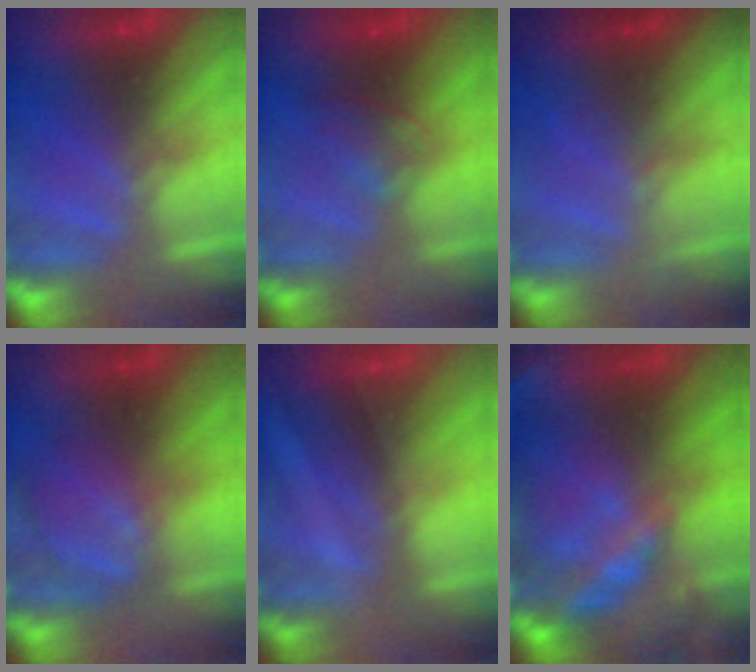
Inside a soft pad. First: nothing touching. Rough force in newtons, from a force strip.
{"total": 6.5}
{"total": 1.8}
{"total": 2.9}
{"total": 1.9}
{"total": 7.8}